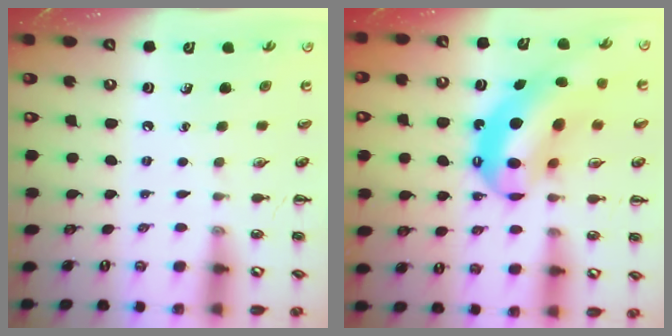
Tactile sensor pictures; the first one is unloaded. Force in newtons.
{"total": 15.4, "press": 14.8, "slide": 4.2}